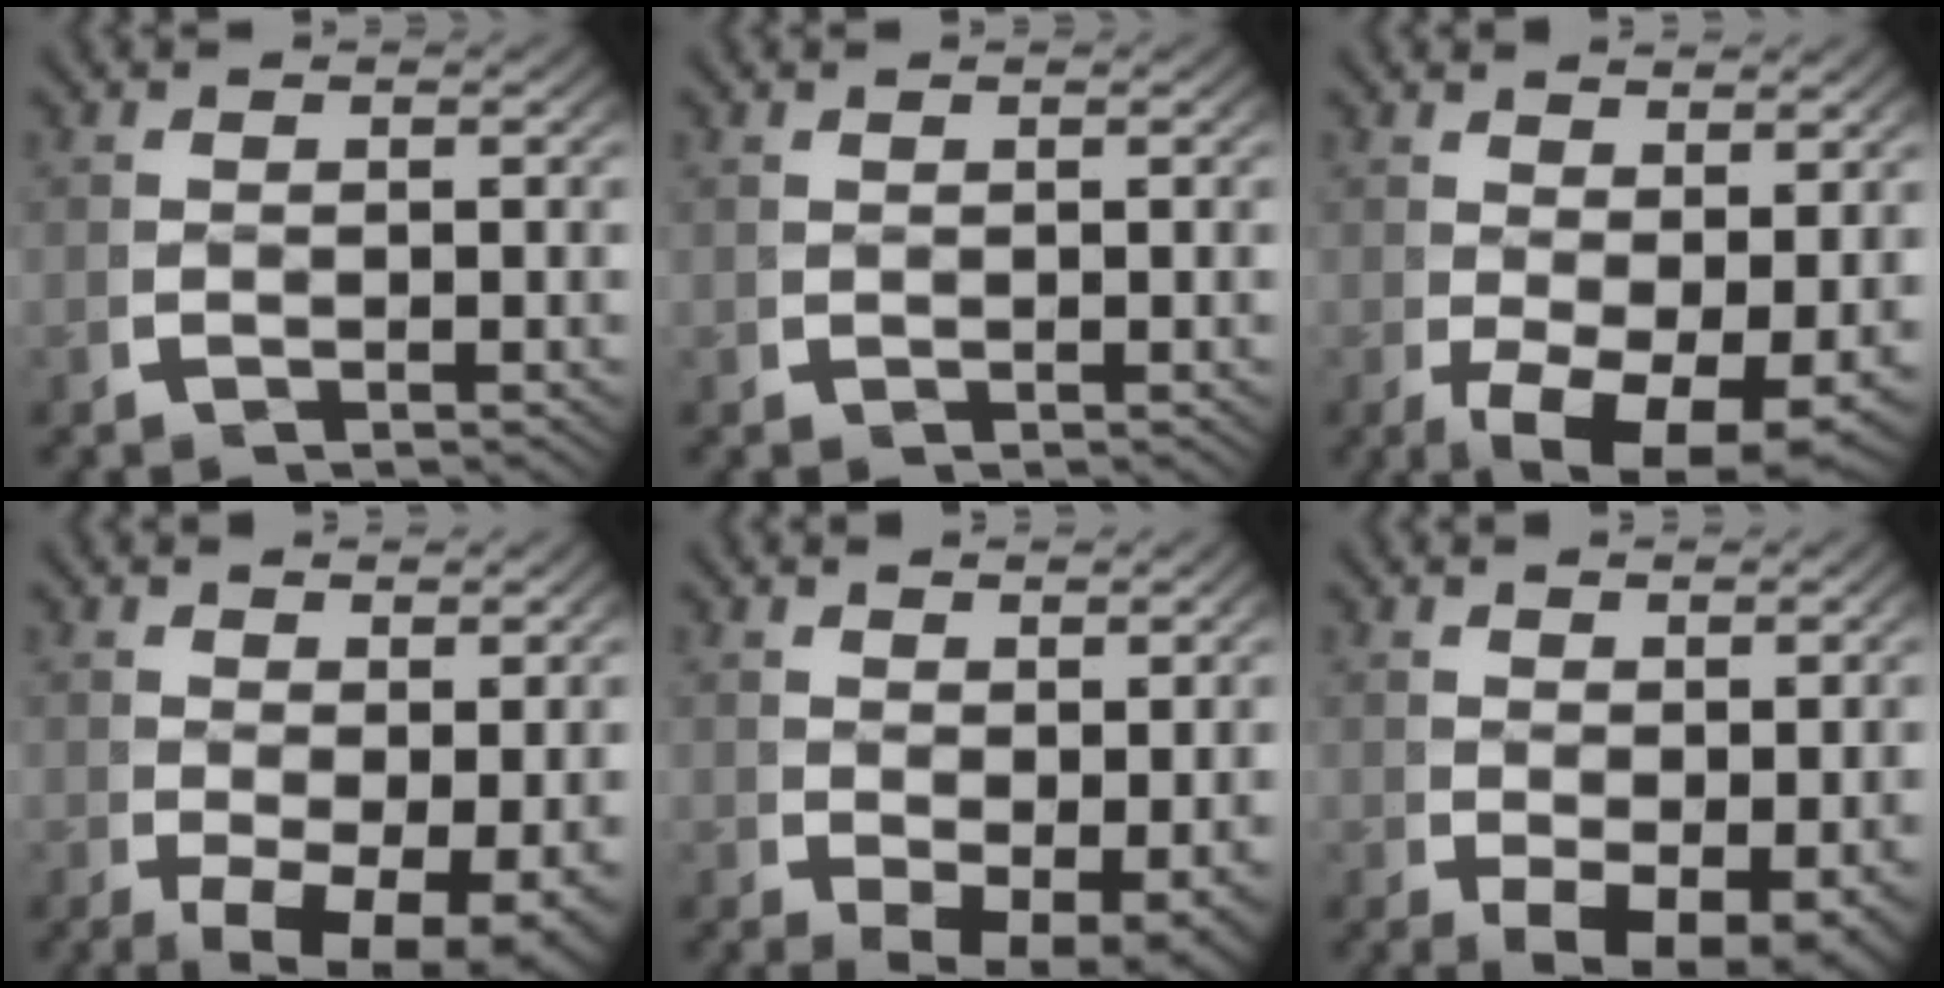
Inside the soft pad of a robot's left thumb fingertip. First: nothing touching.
{"total": 0.0}
{"total": 7.5, "force": [-1.4, 4.7, 5.6], "torque": [-0.104, -0.053, 0.006]}
{"total": 6.9, "force": [-0.8, 4.6, 5.1], "torque": [-0.093, -0.049, 0.014]}
{"total": 4.4, "force": [0.2, 3.1, 3.2], "torque": [-0.056, -0.040, 0.027]}
{"total": 5.3, "force": [-0.6, 3.6, 3.9], "torque": [-0.074, -0.048, 0.019]}